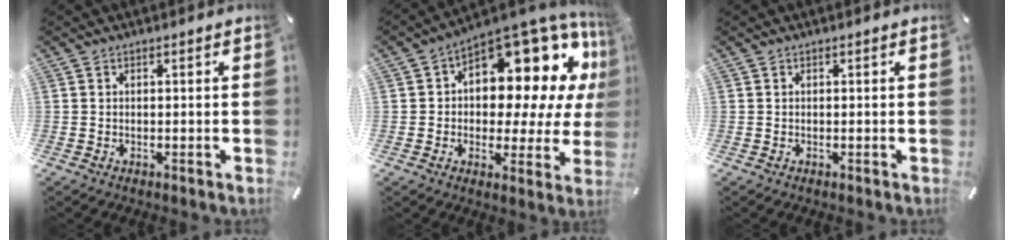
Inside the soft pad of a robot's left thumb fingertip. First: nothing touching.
{"total": 14.5, "force": [7.8, 8.0, 9.3], "torque": [-0.115, -0.090, 0.126]}
{"total": 0.0}